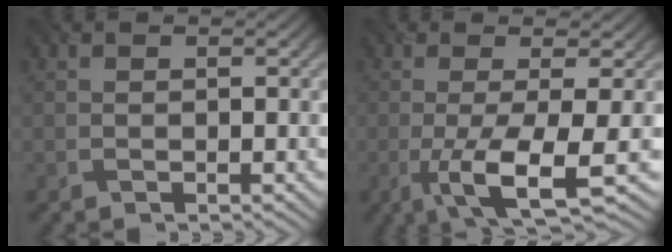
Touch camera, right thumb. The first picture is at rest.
{"total": 7.6, "force": [-2.2, 1.4, 7.2], "torque": [-0.121, -0.002, -0.046]}